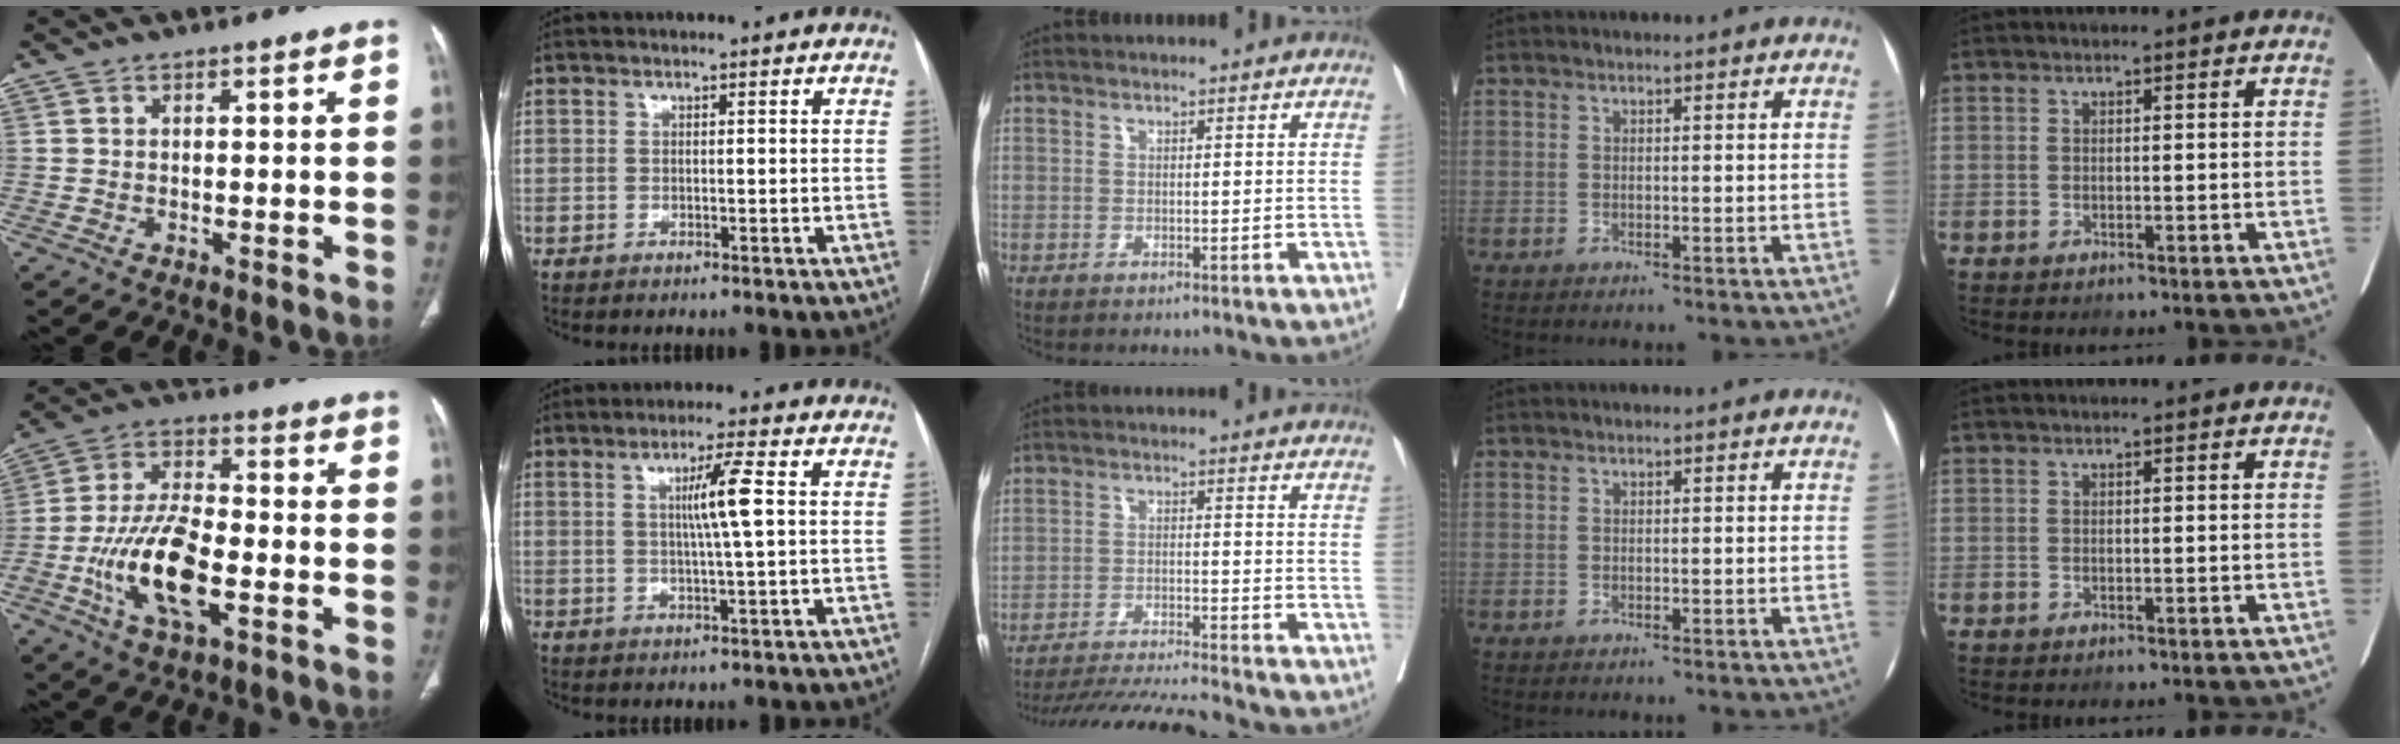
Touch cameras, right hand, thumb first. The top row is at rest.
{"thumb": {"total": 14.9, "force": [-4.7, 6.5, 12.6], "torque": [-0.242, 0.020, -0.086]}, "index": {"total": 5.6, "force": [1.1, -0.8, 5.4], "torque": [-0.096, -0.001, 0.020]}, "middle": {"total": 12.0, "force": [-11.3, -1.6, 3.7], "torque": [-0.048, -0.020, -0.185]}}